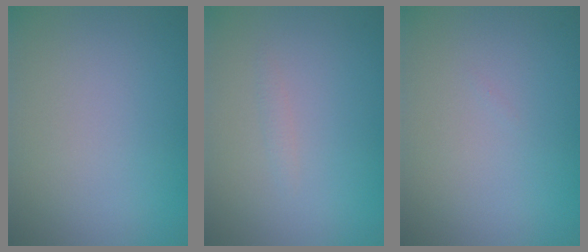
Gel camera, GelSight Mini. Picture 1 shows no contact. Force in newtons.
{"total": 0.5, "press": 0.5, "slide": 0.0}
{"total": 0.0}